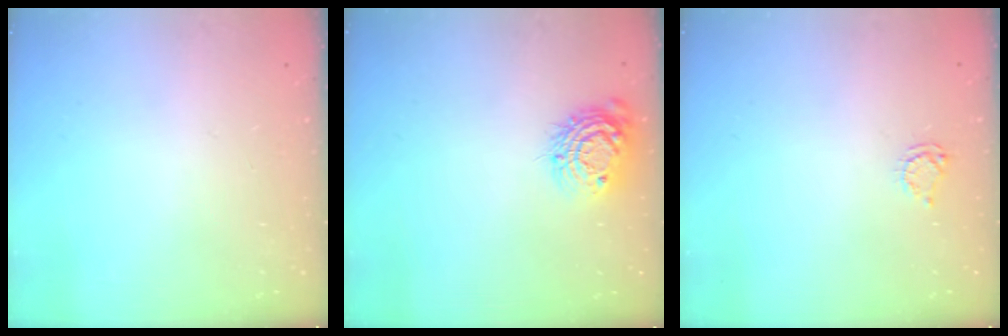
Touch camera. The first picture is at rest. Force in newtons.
{"total": 11.0, "press": 11.0, "slide": 0.5}
{"total": 3.4, "press": 3.3, "slide": 0.5}